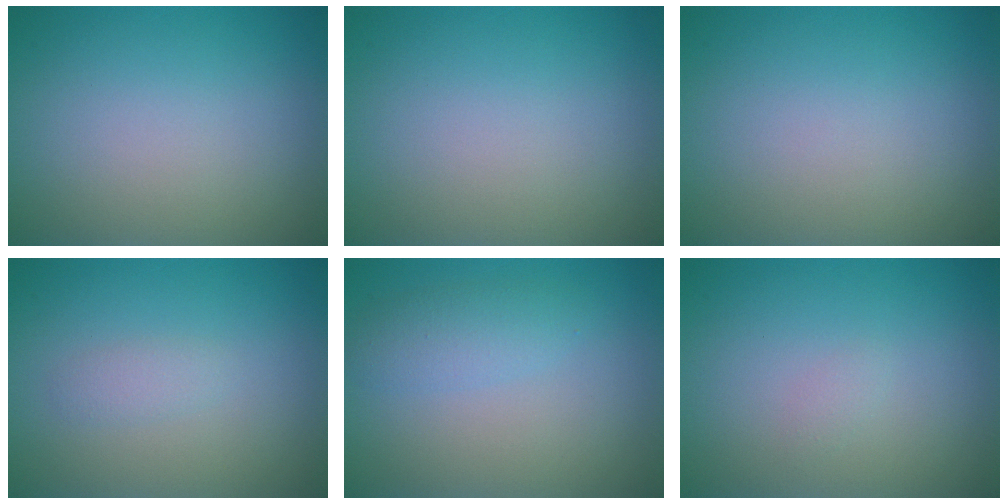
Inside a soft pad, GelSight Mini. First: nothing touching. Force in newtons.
{"total": 0.0}
{"total": 0.0}
{"total": 1.0, "press": 1.0, "slide": 0.0}
{"total": 2.1, "press": 2.1, "slide": 0.1}
{"total": 0.6, "press": 0.6, "slide": 0.1}